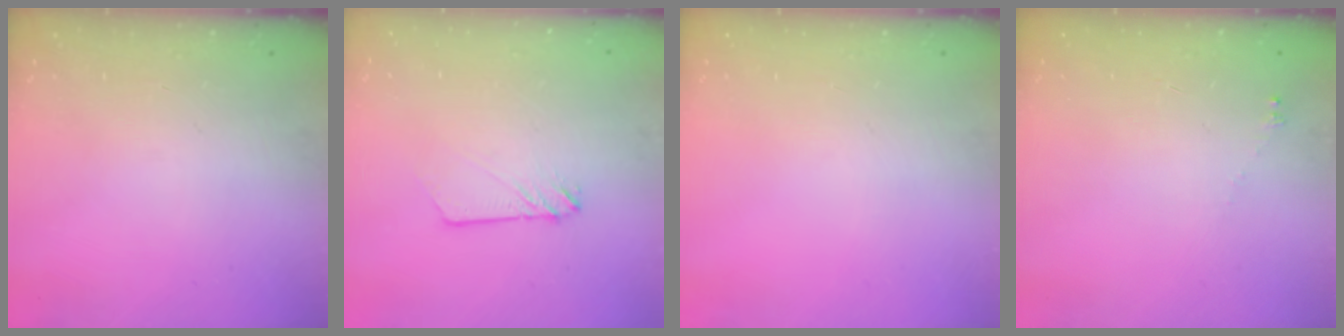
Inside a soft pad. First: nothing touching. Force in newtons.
{"total": 2.4, "press": 2.4, "slide": 0.2}
{"total": 0.0}
{"total": 1.7, "press": 1.6, "slide": 0.2}